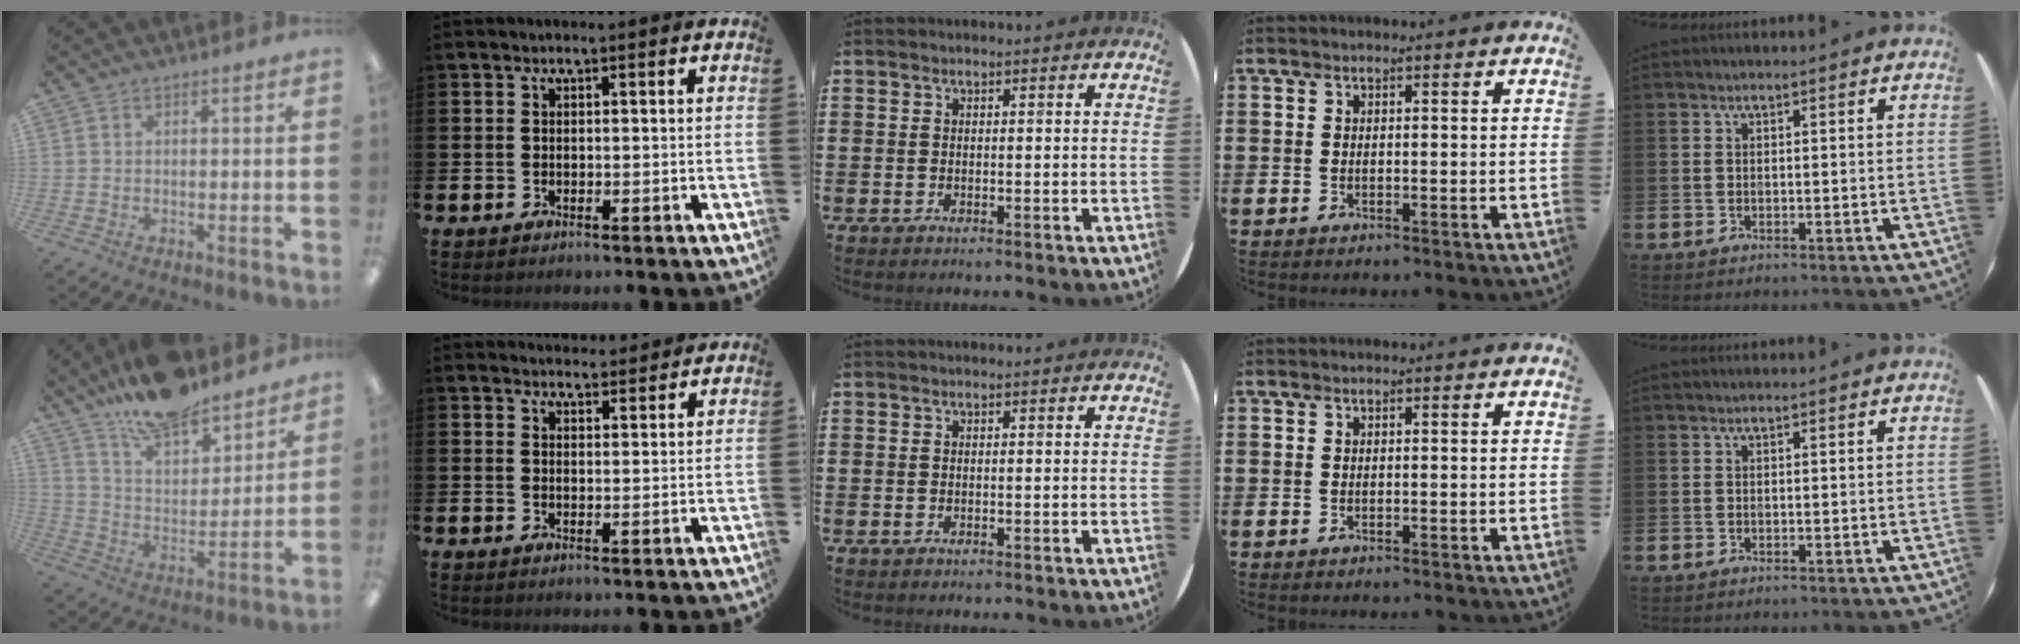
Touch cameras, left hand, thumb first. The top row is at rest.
{"thumb": {"total": 14.4, "force": [12.8, 4.7, 4.7], "torque": [-0.093, -0.088, 0.233]}, "index": {"total": 3.2, "force": [3.1, 0.6, -0.2], "torque": [0.005, -0.018, 0.056]}}